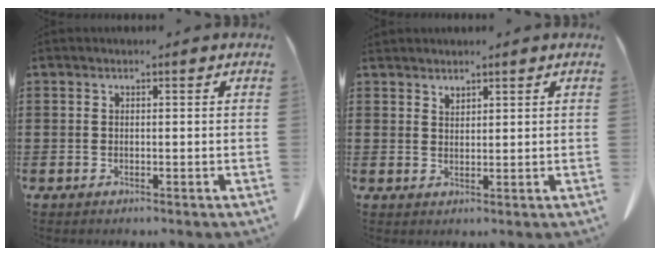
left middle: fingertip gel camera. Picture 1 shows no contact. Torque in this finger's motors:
{"motor_torque": [0.03, 0.20, -0.01, 0.01]}